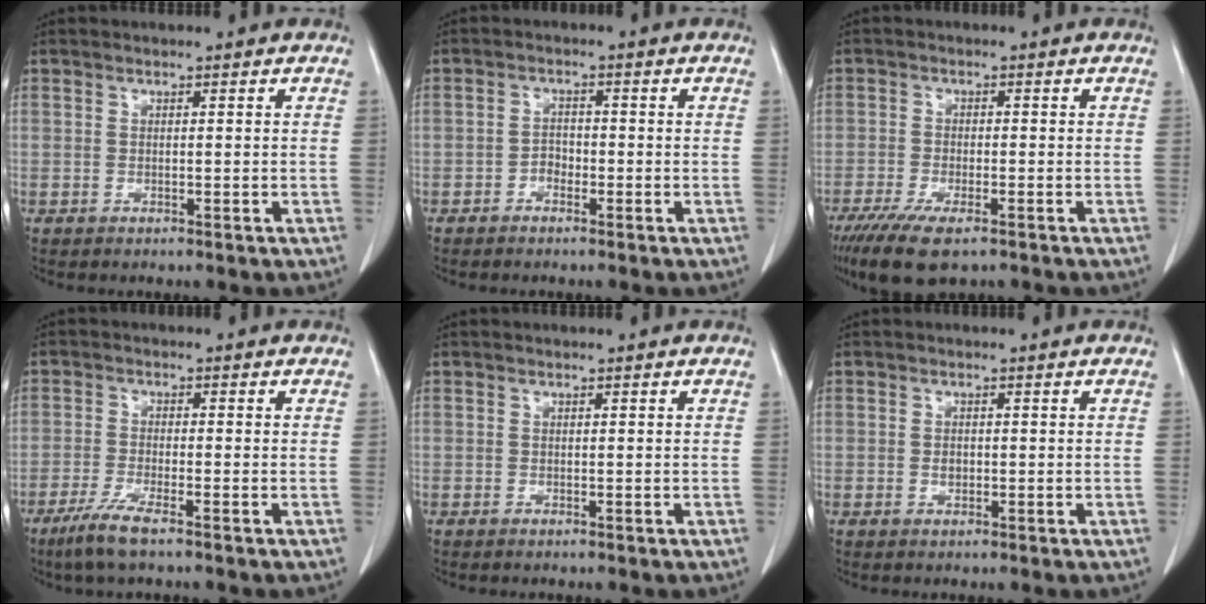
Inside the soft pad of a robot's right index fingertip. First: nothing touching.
{"total": 1.8, "force": [-1.1, 1.1, 0.9], "torque": [-0.009, 0.008, -0.020]}
{"total": 7.9, "force": [-5.3, 2.6, 5.2], "torque": [-0.089, -0.016, -0.090]}
{"total": 4.9, "force": [-3.3, 0.2, 3.6], "torque": [-0.078, -0.013, -0.067]}
{"total": 0.0}
{"total": 1.1, "force": [-0.2, 0.7, 0.8], "torque": [-0.016, 0.002, -0.001]}